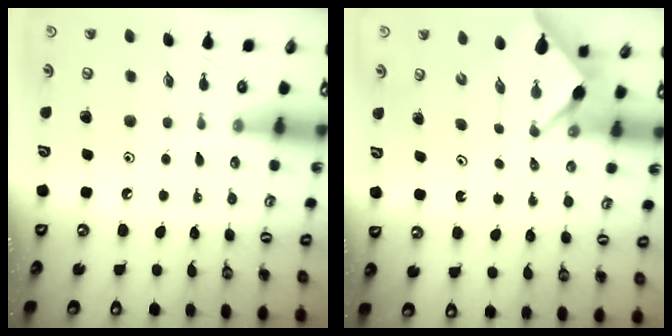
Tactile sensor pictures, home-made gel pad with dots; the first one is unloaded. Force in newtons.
{"total": 2.6, "press": 2.6, "slide": 0.3}